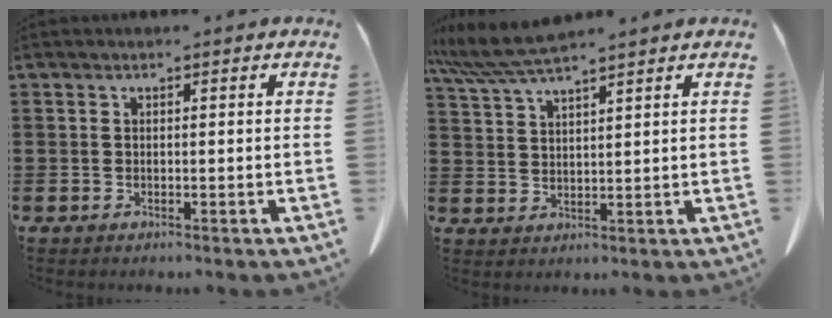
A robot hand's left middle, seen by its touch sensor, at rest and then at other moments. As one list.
[{"total": 6.5, "force": [5.5, 0.3, 3.4], "torque": [-0.089, -0.021, 0.099]}]